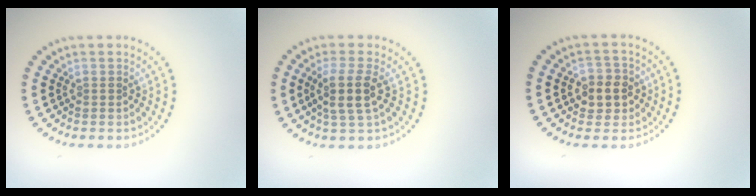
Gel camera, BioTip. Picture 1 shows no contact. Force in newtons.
{"total": 3.0, "press": 2.5, "slide": 1.6}
{"total": 2.7, "press": 2.6, "slide": 0.7}